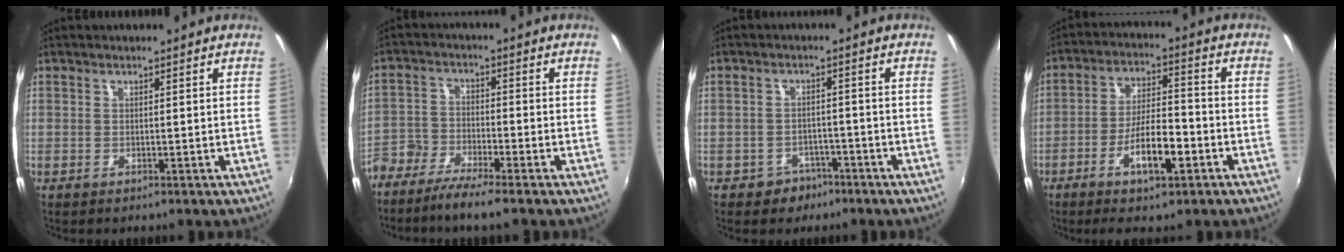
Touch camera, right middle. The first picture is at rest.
{"total": 6.7, "force": [-5.5, 1.0, 3.7], "torque": [-0.100, -0.005, -0.114]}
{"total": 4.0, "force": [-2.7, 2.9, 0.4], "torque": [-0.020, 0.010, -0.034]}
{"total": 9.0, "force": [-4.5, 2.2, 7.5], "torque": [-0.145, 0.001, -0.075]}